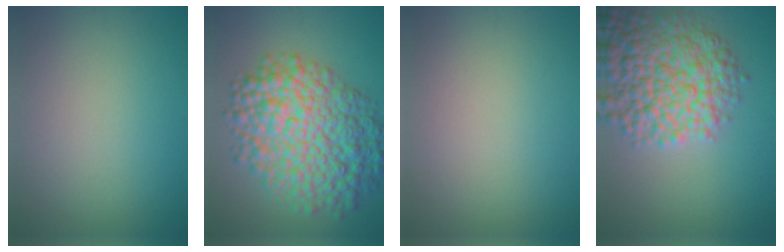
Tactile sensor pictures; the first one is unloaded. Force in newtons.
{"total": 10.9, "press": 10.9, "slide": 0.2}
{"total": 0.0}
{"total": 9.2, "press": 9.2, "slide": 0.3}